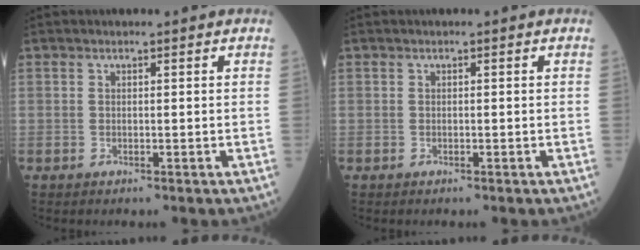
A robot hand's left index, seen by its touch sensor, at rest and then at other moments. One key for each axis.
{"total": 0.0}